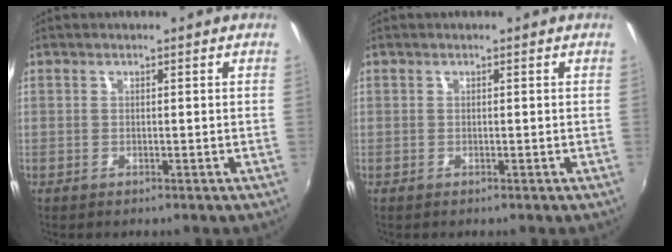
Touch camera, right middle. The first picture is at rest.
{"total": 0.0}